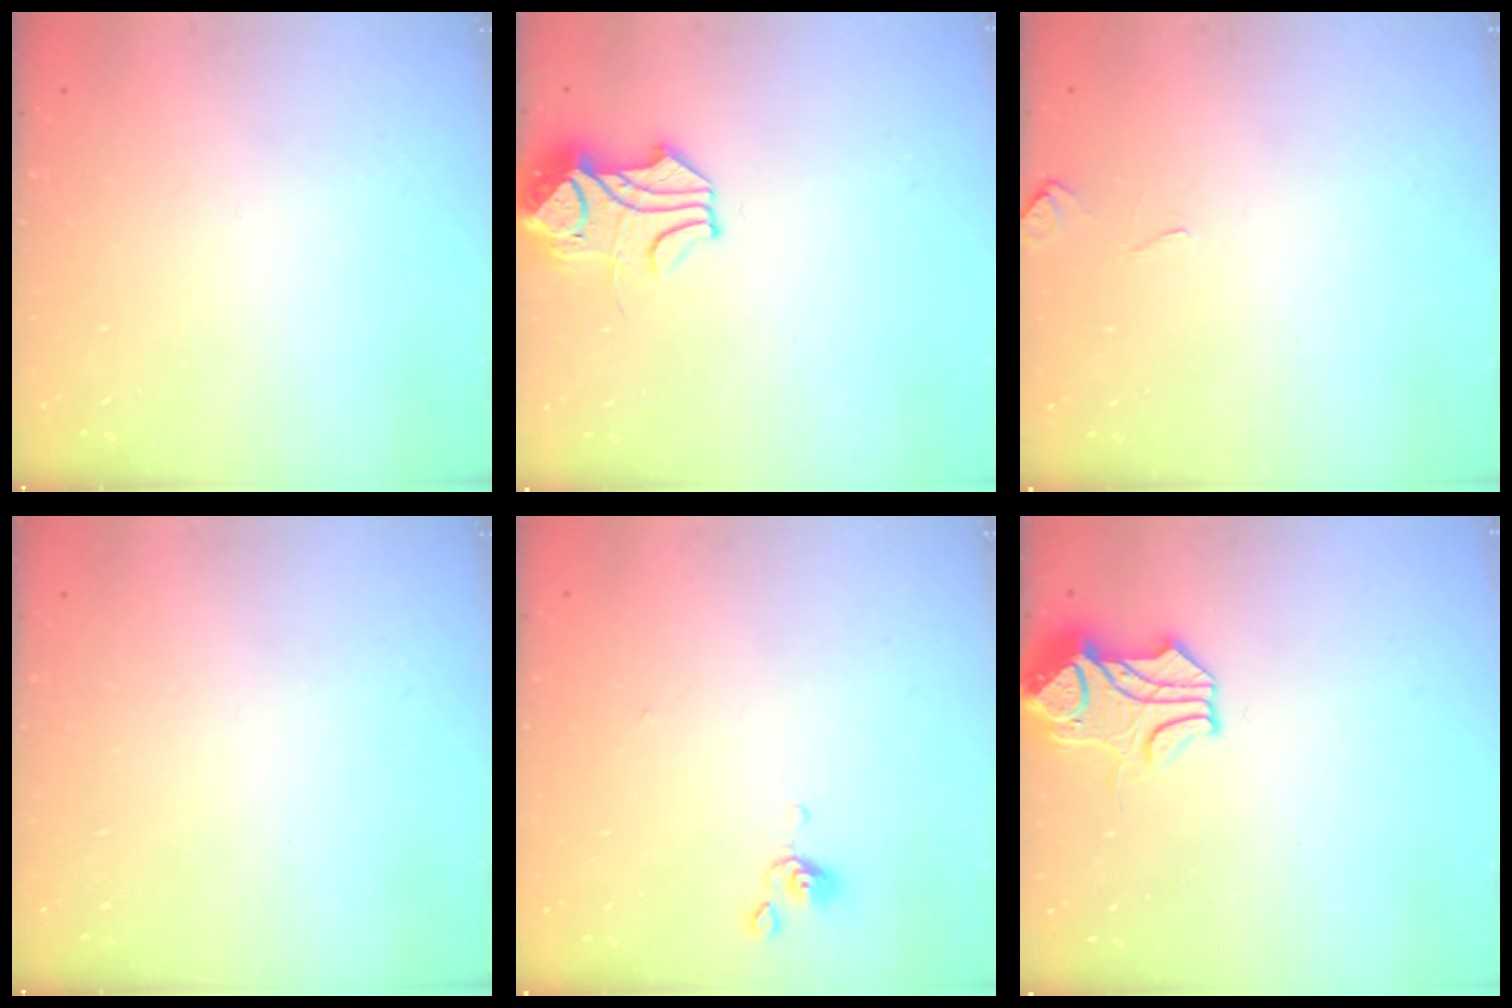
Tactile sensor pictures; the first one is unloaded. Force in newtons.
{"total": 6.0, "press": 6.0, "slide": 0.8}
{"total": 4.7, "press": 4.7, "slide": 0.6}
{"total": 0.0}
{"total": 0.5, "press": 0.1, "slide": 0.5}
{"total": 1.6, "press": 1.0, "slide": 1.2}